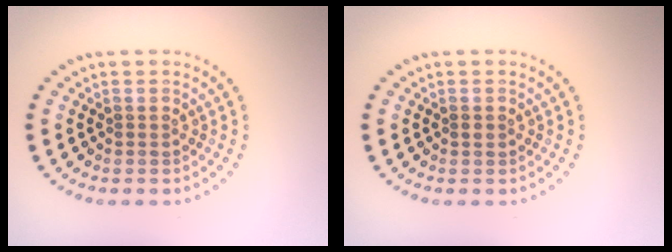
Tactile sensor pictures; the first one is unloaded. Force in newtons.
{"total": 0.7, "press": 0.7, "slide": 0.0}